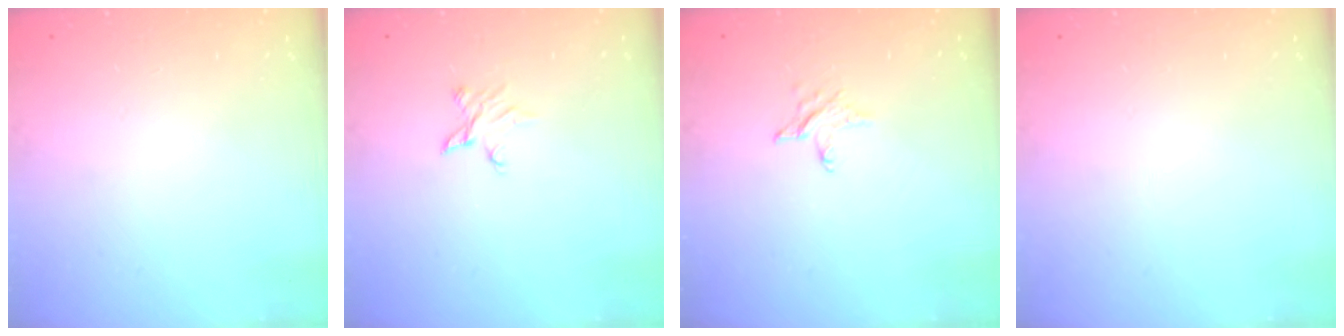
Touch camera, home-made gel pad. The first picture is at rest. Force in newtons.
{"total": 2.9, "press": 2.9, "slide": 0.2}
{"total": 2.9, "press": 2.9, "slide": 0.2}
{"total": 0.0}